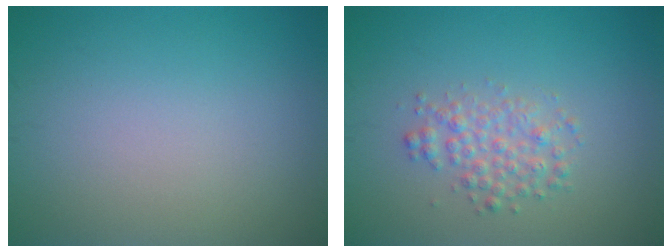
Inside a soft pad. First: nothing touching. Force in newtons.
{"total": 2.5, "press": 2.5, "slide": 0.1}